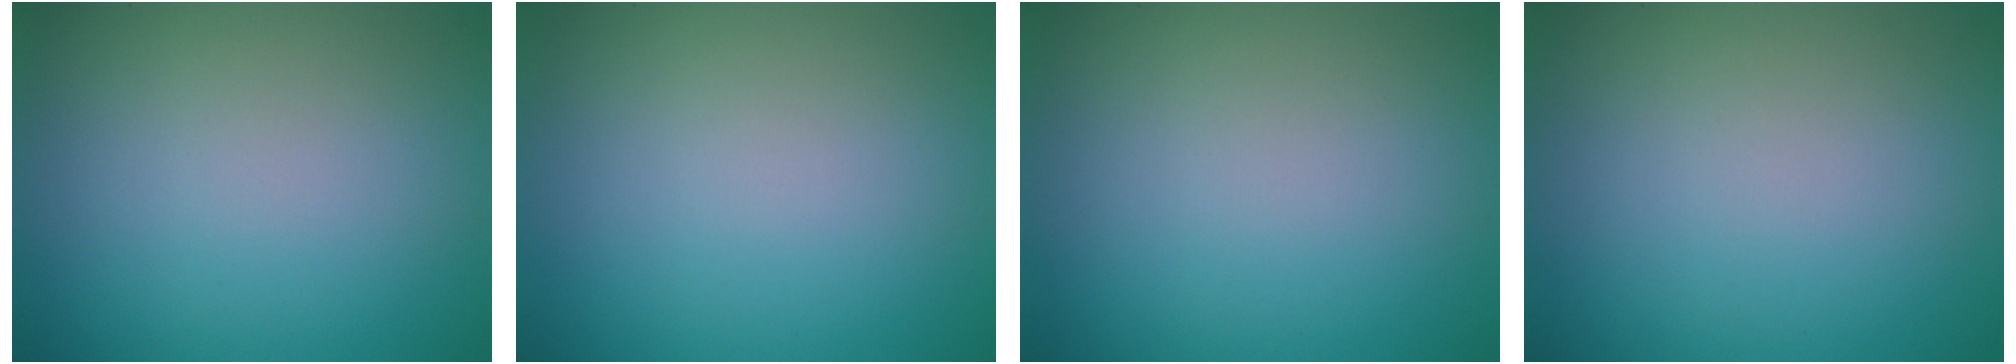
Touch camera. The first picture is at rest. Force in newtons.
{"total": 0.0}
{"total": 0.0}
{"total": 0.0}